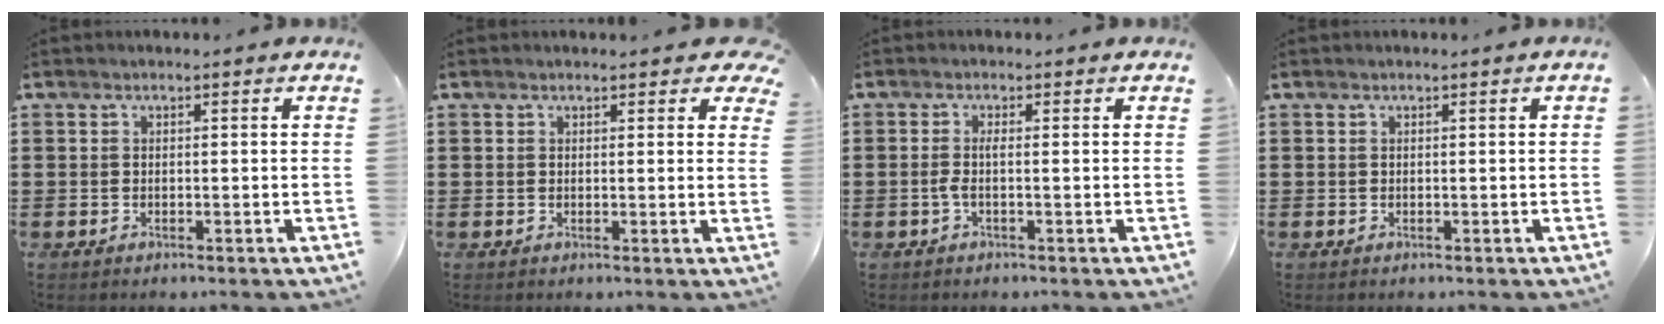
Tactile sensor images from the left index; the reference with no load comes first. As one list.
[{"total": 1.8, "force": [1.4, 1.0, 0.4], "torque": [0.000, 0.001, 0.022]}, {"total": 1.8, "force": [-0.4, 0.1, 1.8], "torque": [-0.043, -0.004, -0.010]}, {"total": 0.0}]